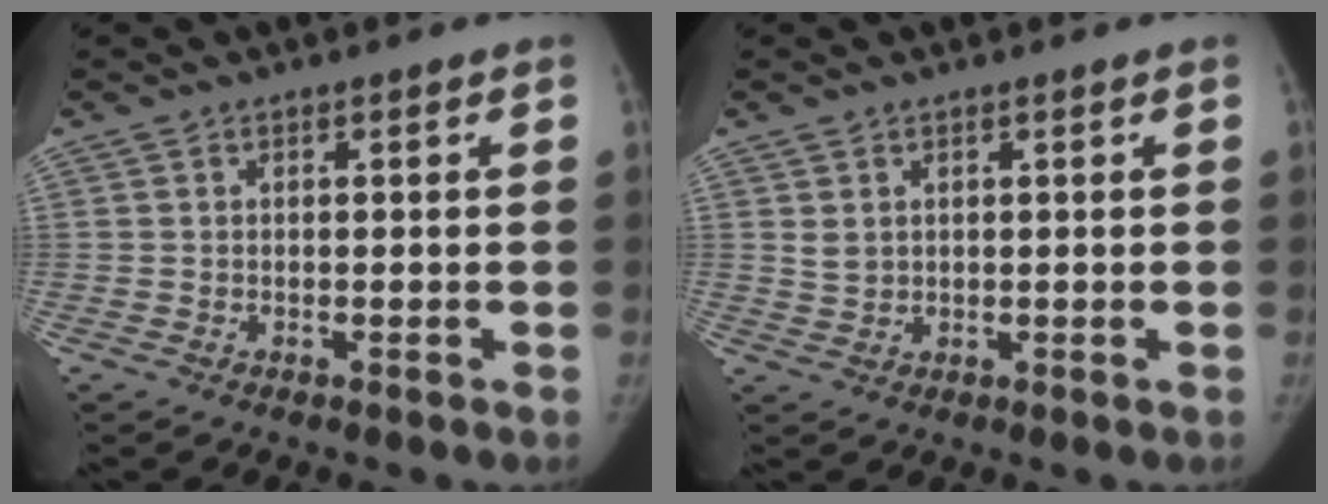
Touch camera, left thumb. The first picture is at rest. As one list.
[{"total": 1.9, "force": [0.9, 1.4, 0.9], "torque": [-0.013, -0.007, 0.025]}]